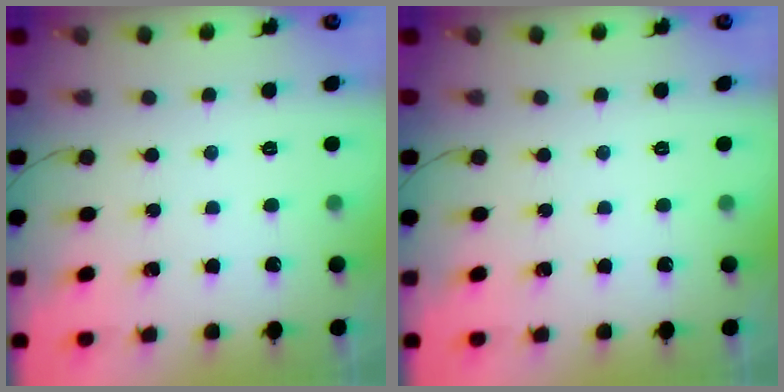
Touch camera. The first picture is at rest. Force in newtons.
{"total": 0.0}